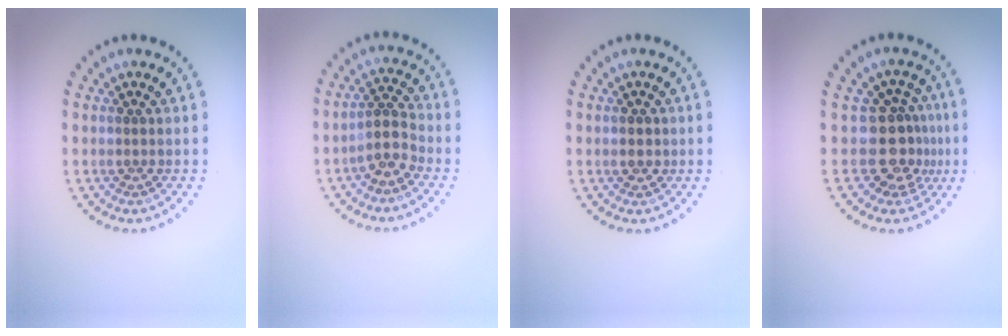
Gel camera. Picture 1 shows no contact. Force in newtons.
{"total": 2.5, "press": 1.9, "slide": 1.6}
{"total": 1.5, "press": 1.4, "slide": 0.1}
{"total": 3.5, "press": 2.6, "slide": 2.4}